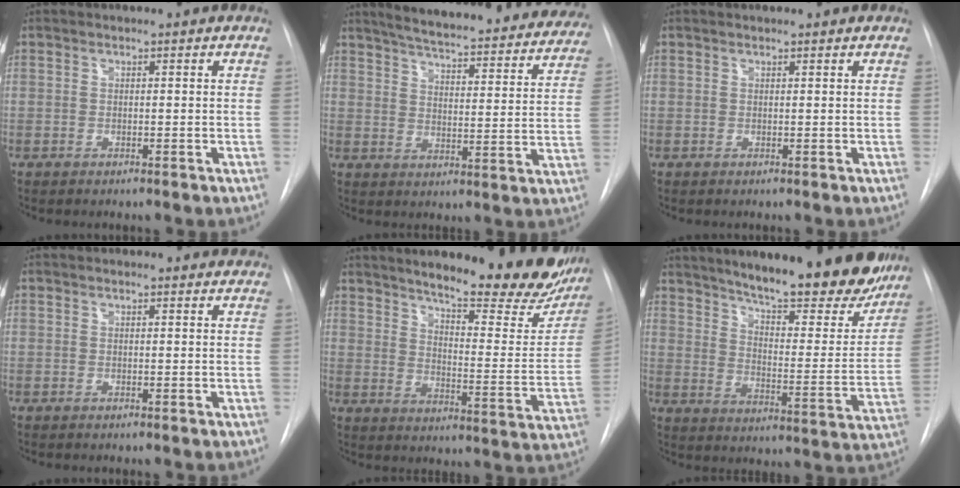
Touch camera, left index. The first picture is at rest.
{"total": 28.7, "force": [25.9, 5.0, 11.5], "torque": [-0.172, -0.062, 0.310]}
{"total": 0.9, "force": [0.8, 0.2, 0.5], "torque": [-0.007, 0.011, 0.012]}
{"total": 2.6, "force": [2.3, 0.8, 0.8], "torque": [-0.012, 0.008, 0.016]}
{"total": 24.5, "force": [19.6, 4.6, 14.0], "torque": [-0.192, -0.058, 0.243]}
{"total": 28.1, "force": [22.4, 6.1, 15.8], "torque": [-0.227, -0.058, 0.286]}